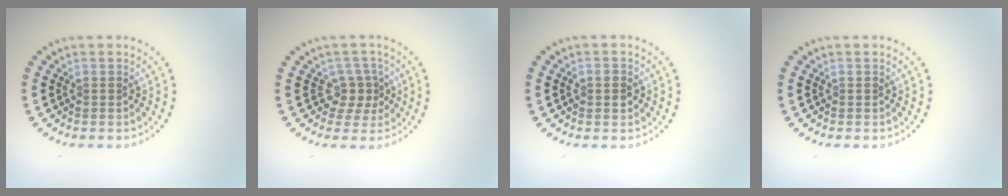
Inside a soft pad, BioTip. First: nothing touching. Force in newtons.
{"total": 2.4, "press": 1.8, "slide": 1.6}
{"total": 1.4, "press": 1.4, "slide": 0.3}
{"total": 0.0}